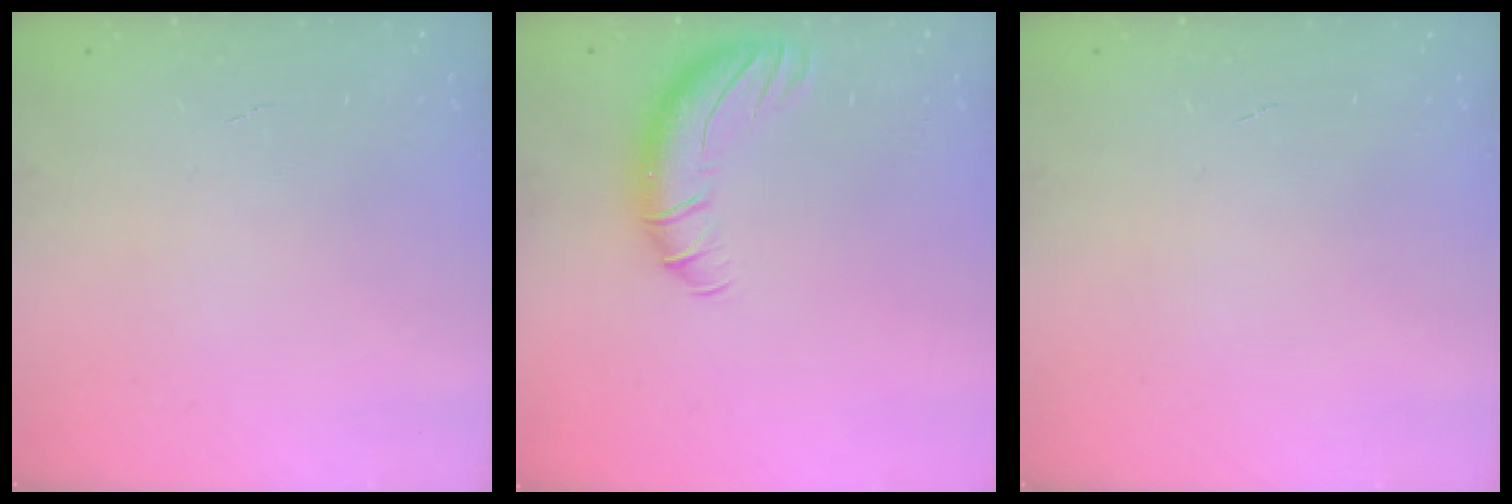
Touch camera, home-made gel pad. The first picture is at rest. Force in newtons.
{"total": 10.8, "press": 10.7, "slide": 1.8}
{"total": 0.0}